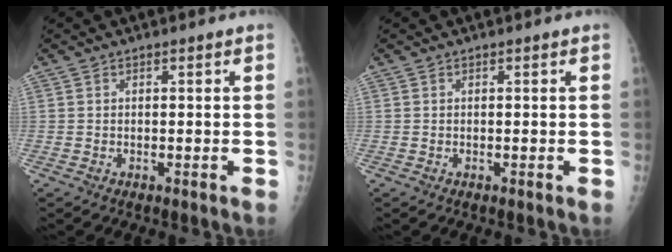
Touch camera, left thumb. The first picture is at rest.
{"total": 0.0}